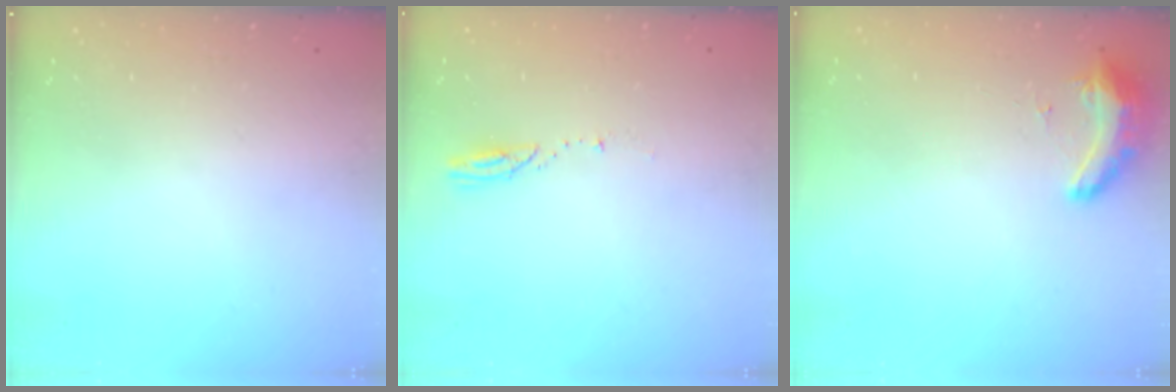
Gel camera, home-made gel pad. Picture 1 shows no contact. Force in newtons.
{"total": 3.4, "press": 3.4, "slide": 0.3}
{"total": 9.0, "press": 8.7, "slide": 2.3}